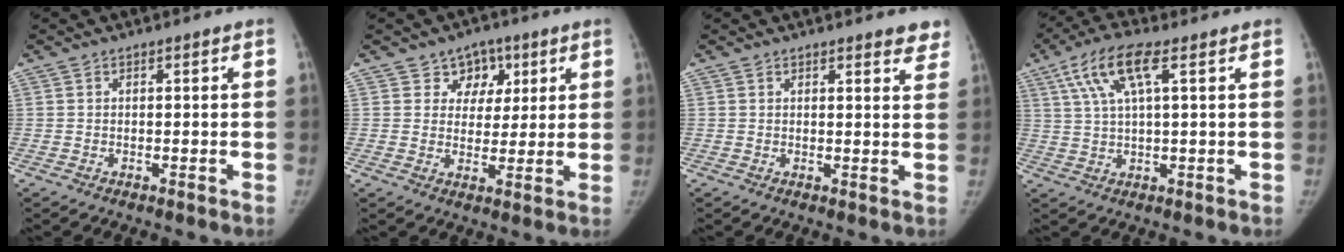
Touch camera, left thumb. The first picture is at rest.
{"total": 6.3, "force": [3.1, 5.3, 1.4], "torque": [0.018, -0.008, 0.046]}
{"total": 4.2, "force": [3.5, 1.2, 2.0], "torque": [0.000, -0.017, 0.030]}
{"total": 9.6, "force": [4.0, 2.6, 8.4], "torque": [-0.184, 0.011, 0.077]}